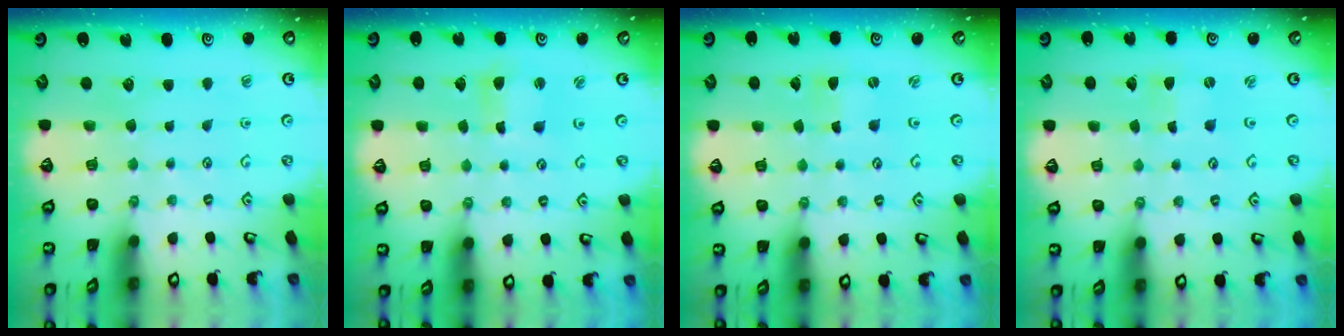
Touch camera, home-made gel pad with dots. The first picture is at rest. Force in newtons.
{"total": 3.5, "press": 3.5, "slide": 0.3}
{"total": 0.0}
{"total": 0.0}